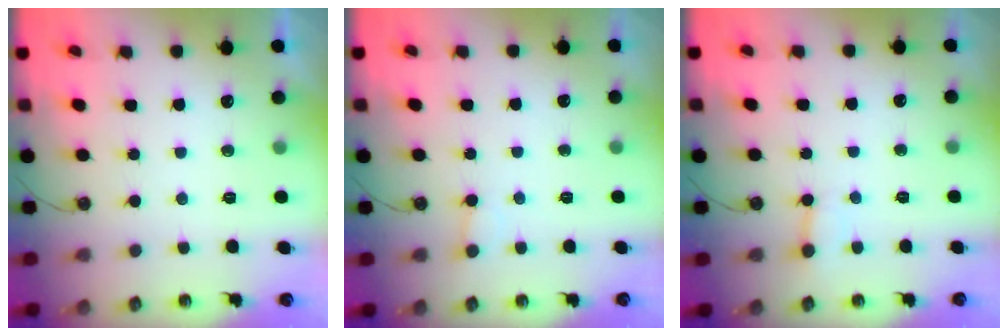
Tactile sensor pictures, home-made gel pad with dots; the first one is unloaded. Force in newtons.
{"total": 3.7, "press": 3.7, "slide": 0.3}
{"total": 2.9, "press": 2.9, "slide": 0.3}